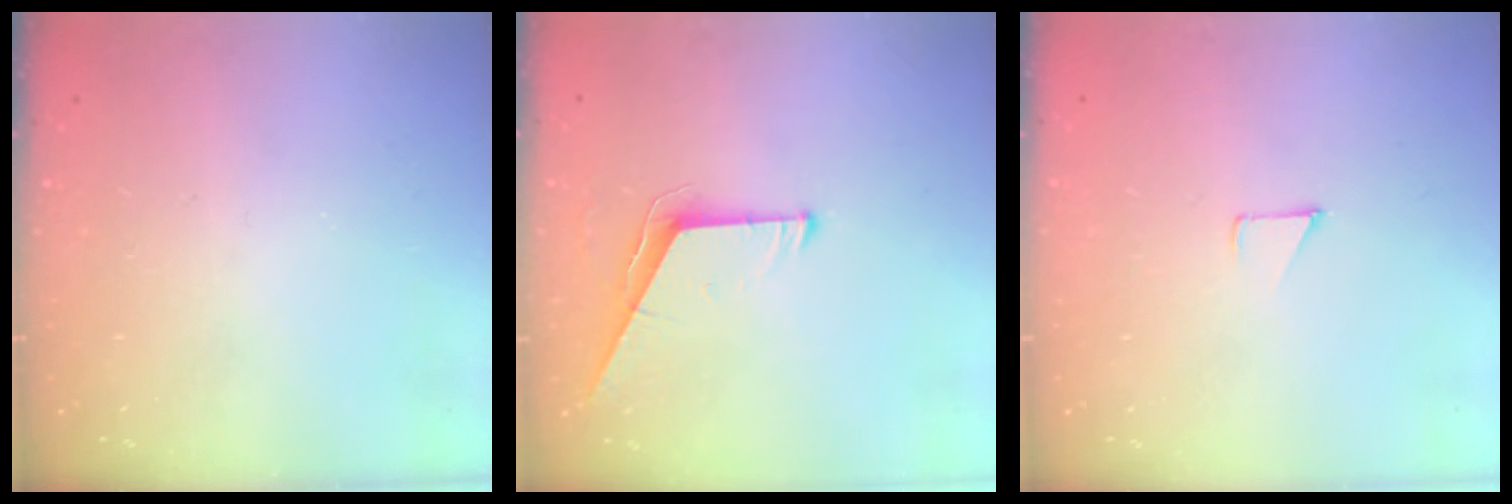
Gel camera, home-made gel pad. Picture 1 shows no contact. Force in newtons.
{"total": 6.2, "press": 6.2, "slide": 0.5}
{"total": 2.9, "press": 2.8, "slide": 0.3}